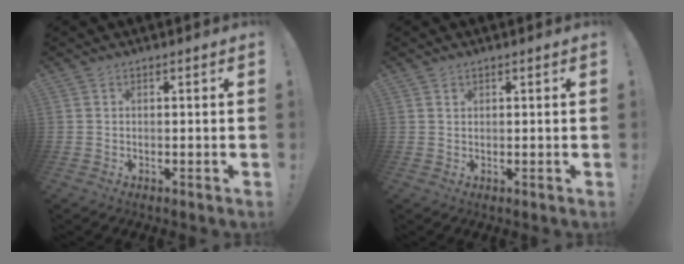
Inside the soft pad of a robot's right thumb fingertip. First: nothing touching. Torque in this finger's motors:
{"motor_torque": [-0.11, 0.06, -0.03, 0.13, -0.01]}